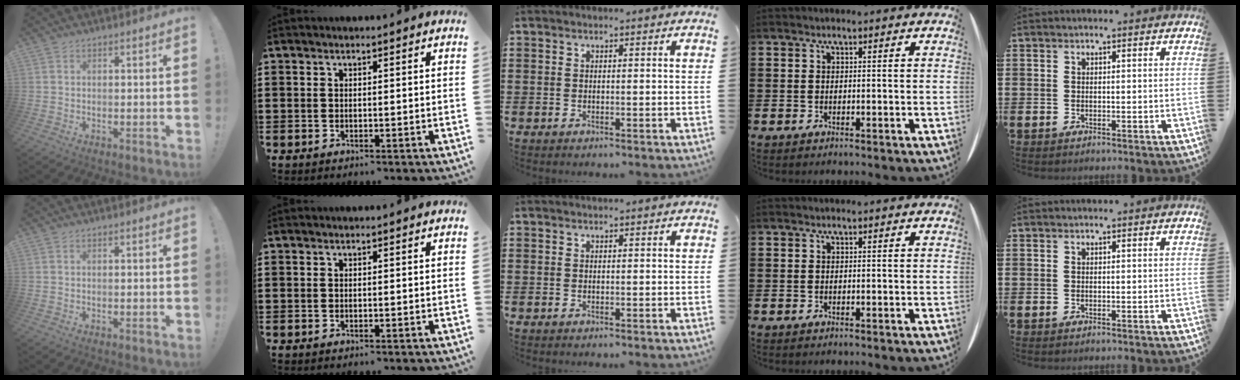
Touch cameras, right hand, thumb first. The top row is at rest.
{}